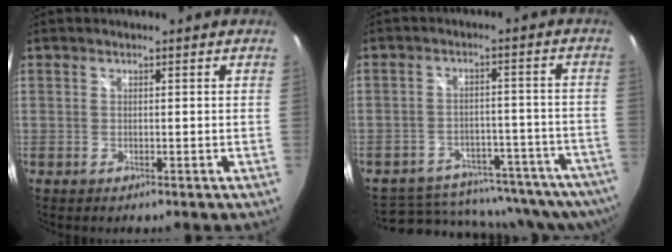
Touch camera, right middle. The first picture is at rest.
{"total": 23.8, "force": [-19.0, 10.2, 10.1], "torque": [-0.192, -0.009, -0.212]}